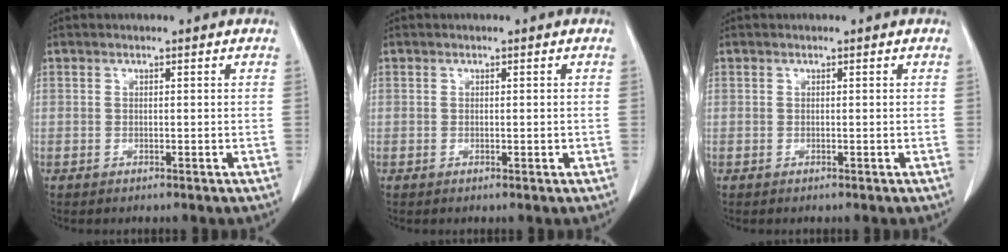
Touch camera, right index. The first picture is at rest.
{"total": 0.6, "force": [-0.1, 0.3, 0.5], "torque": [-0.007, 0.000, 0.002]}
{"total": 0.0}